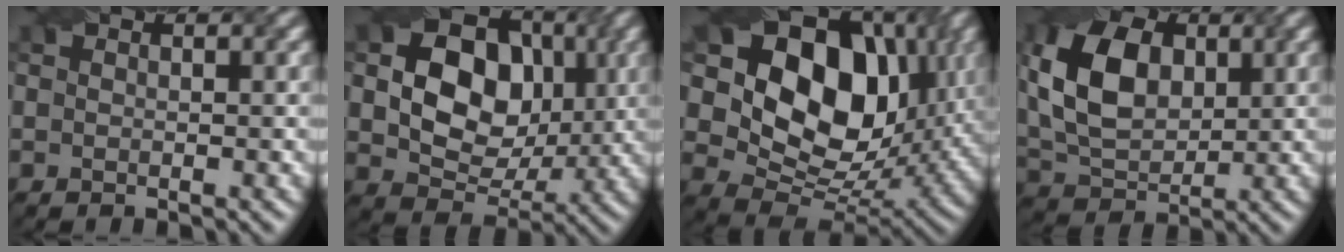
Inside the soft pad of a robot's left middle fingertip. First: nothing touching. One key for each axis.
{"total": 11.1, "fx": 1.7, "fy": 8.4, "fz": 7.0, "tx": -0.121, "ty": 0.011, "tz": 0.026}
{"total": 15.0, "fx": 4.5, "fy": 10.3, "fz": 9.9, "tx": -0.178, "ty": 0.011, "tz": 0.083}
{"total": 8.9, "fx": 1.9, "fy": 5.8, "fz": 6.4, "tx": -0.141, "ty": 0.012, "tz": 0.032}